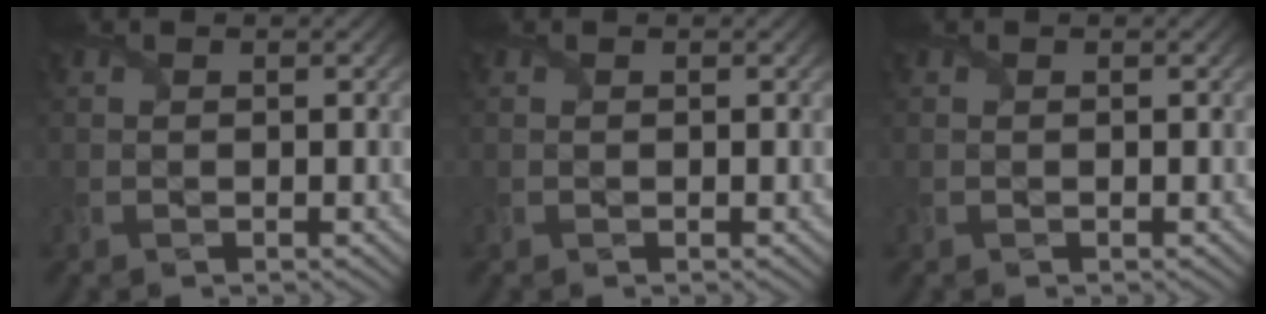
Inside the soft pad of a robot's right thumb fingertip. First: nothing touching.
{"total": 0.0}
{"total": 0.0}